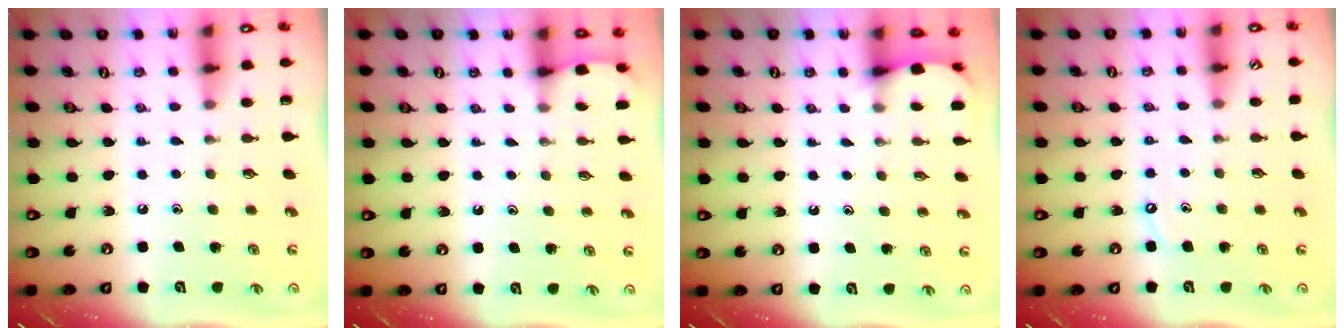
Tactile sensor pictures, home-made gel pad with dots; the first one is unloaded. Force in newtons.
{"total": 1.3, "press": 1.3, "slide": 0.1}
{"total": 2.7, "press": 2.7, "slide": 0.3}
{"total": 3.6, "press": 3.6, "slide": 0.3}